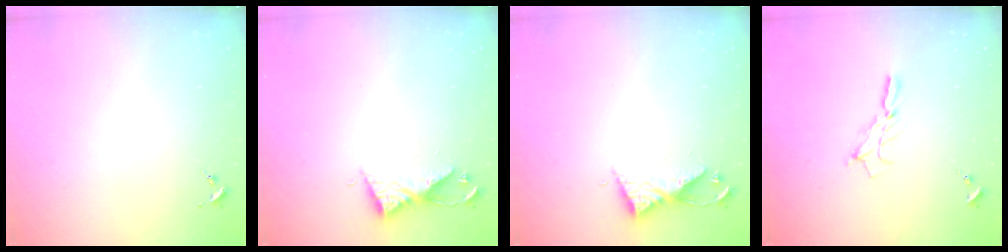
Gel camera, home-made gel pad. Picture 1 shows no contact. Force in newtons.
{"total": 7.6, "press": 7.6, "slide": 0.4}
{"total": 7.6, "press": 7.6, "slide": 0.4}
{"total": 7.2, "press": 7.2, "slide": 0.4}